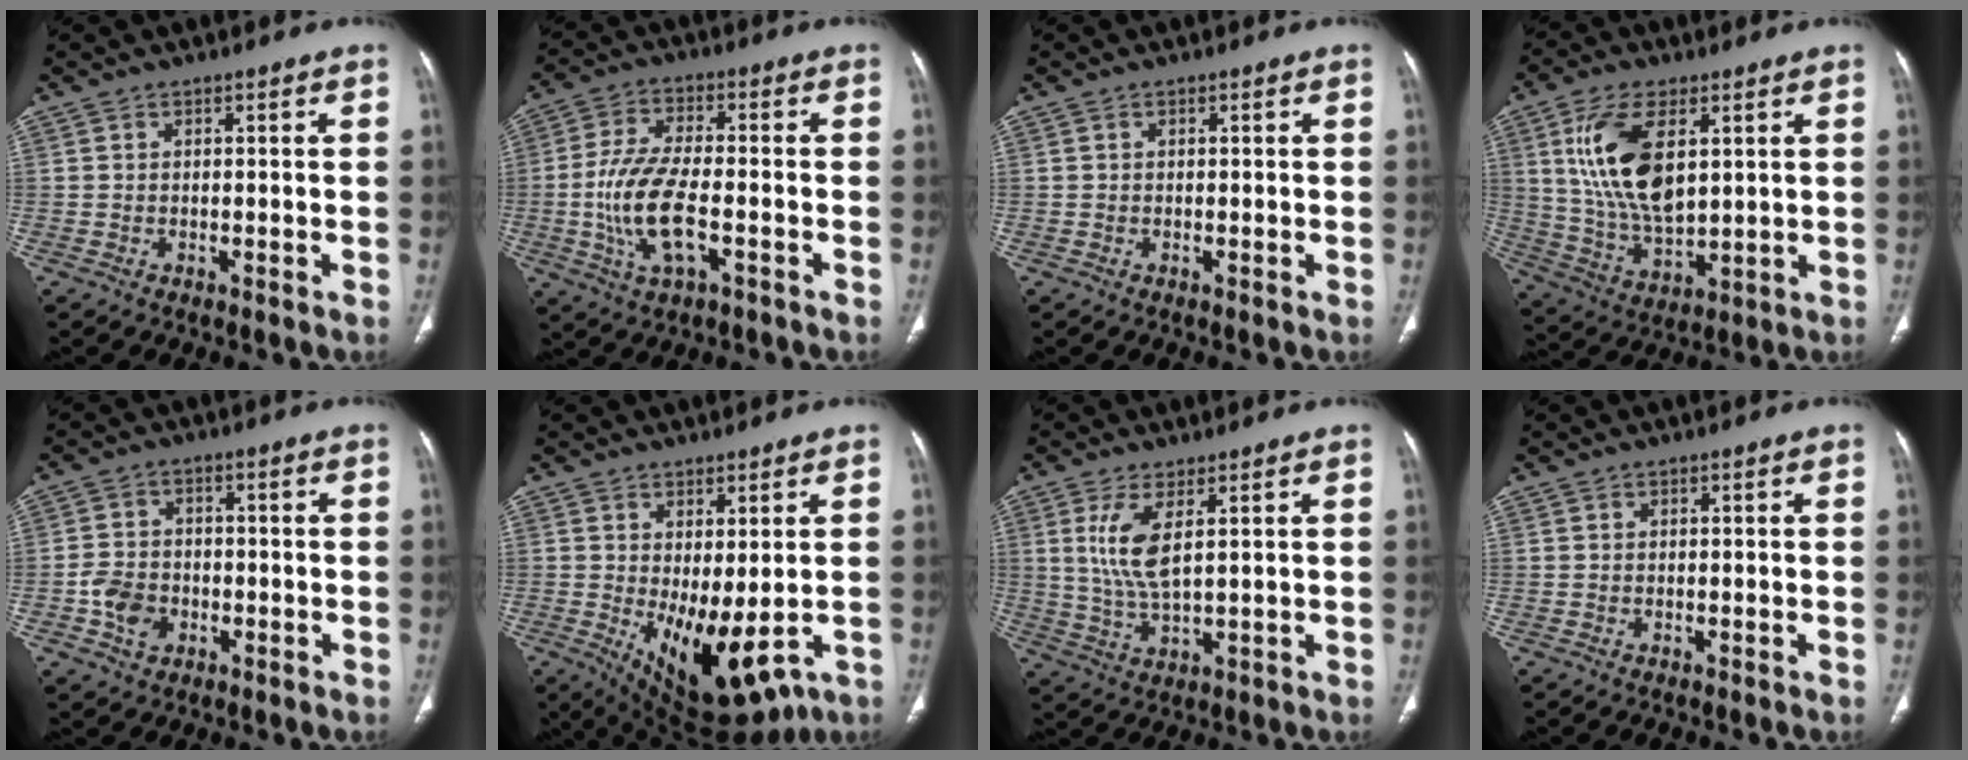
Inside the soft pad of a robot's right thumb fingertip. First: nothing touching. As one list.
[{"total": 11.7, "force": [-2.7, 4.8, 10.3], "torque": [-0.212, 0.011, -0.051]}, {"total": 0.0}, {"total": 15.3, "force": [4.5, 7.7, 12.5], "torque": [-0.235, -0.022, 0.095]}, {"total": 6.0, "force": [-1.9, 4.7, 3.2], "torque": [-0.042, 0.013, -0.034]}, {"total": 12.3, "force": [-1.9, 5.4, 10.9], "torque": [-0.156, -0.017, -0.003]}, {"total": 7.4, "force": [2.4, 2.3, 6.6], "torque": [-0.146, -0.018, 0.056]}, {"total": 0.0}]